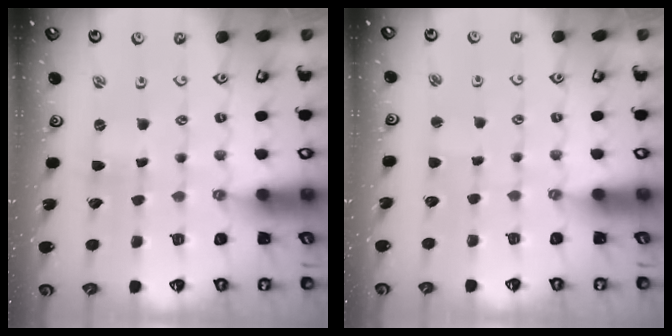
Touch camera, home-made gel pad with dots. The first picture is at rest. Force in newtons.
{"total": 1.3, "press": 1.3, "slide": 0.2}